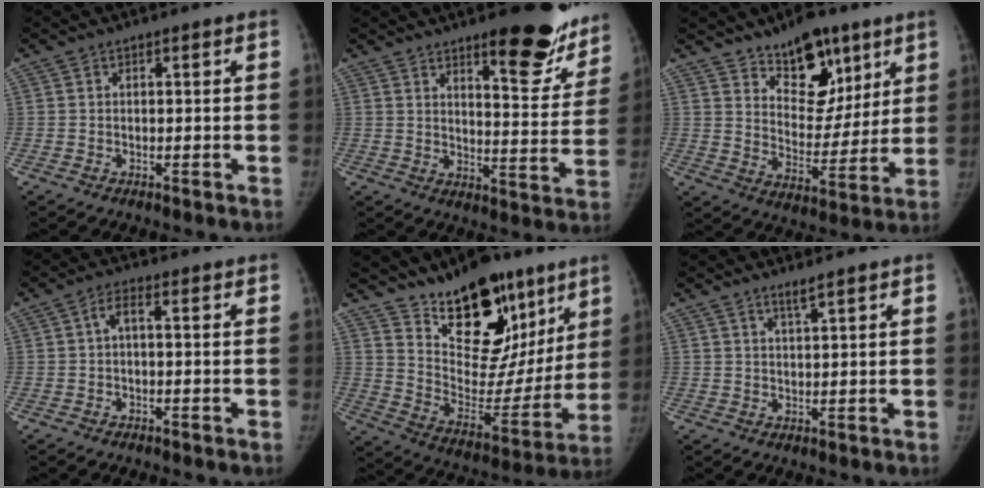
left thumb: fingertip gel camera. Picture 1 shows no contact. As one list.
[{"total": 16.2, "force": [11.2, 5.2, 10.5], "torque": [-0.077, -0.083, 0.152]}, {"total": 14.6, "force": [9.4, 8.0, 7.7], "torque": [-0.064, -0.063, 0.156]}, {"total": 2.1, "force": [-0.2, 0.8, 1.9], "torque": [-0.034, 0.014, -0.006]}, {"total": 23.6, "force": [15.2, 12.4, 13.0], "torque": [-0.136, -0.078, 0.244]}, {"total": 2.0, "force": [1.7, -0.1, 1.2], "torque": [-0.022, -0.013, 0.034]}]